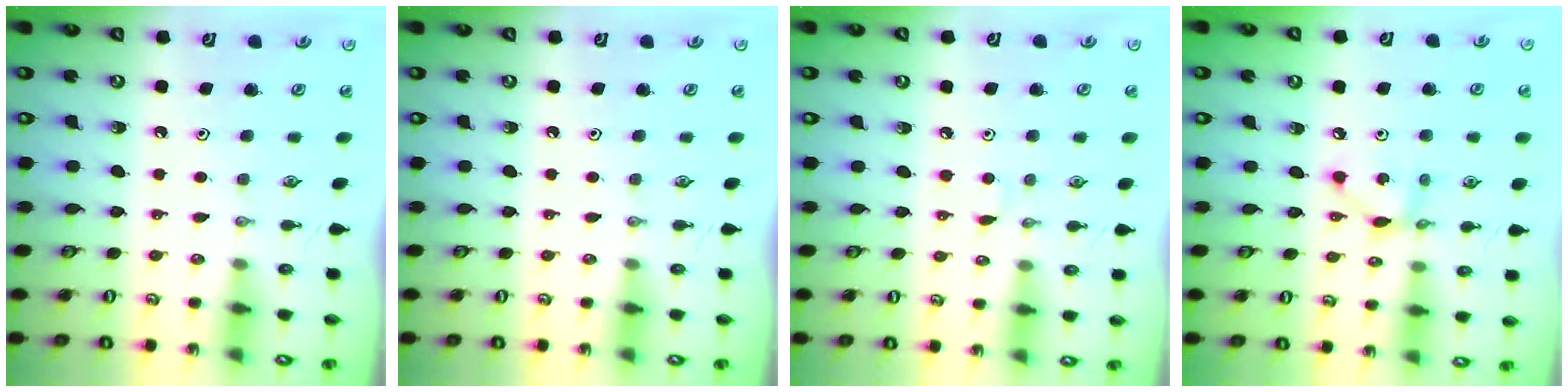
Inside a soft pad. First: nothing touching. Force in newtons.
{"total": 0.0}
{"total": 2.1, "press": 2.1, "slide": 0.3}
{"total": 6.7, "press": 6.7, "slide": 0.2}